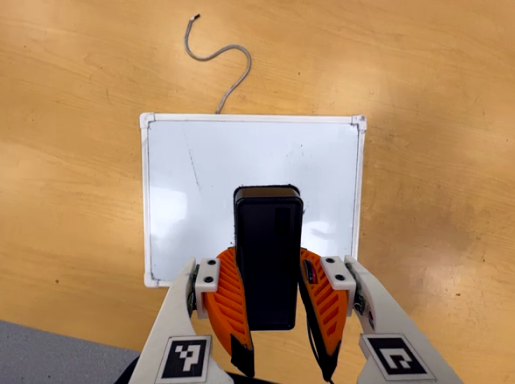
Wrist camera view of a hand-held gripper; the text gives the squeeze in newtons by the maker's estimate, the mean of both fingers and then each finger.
{"total": 9.5, "left": 8.1, "right": 10.8}